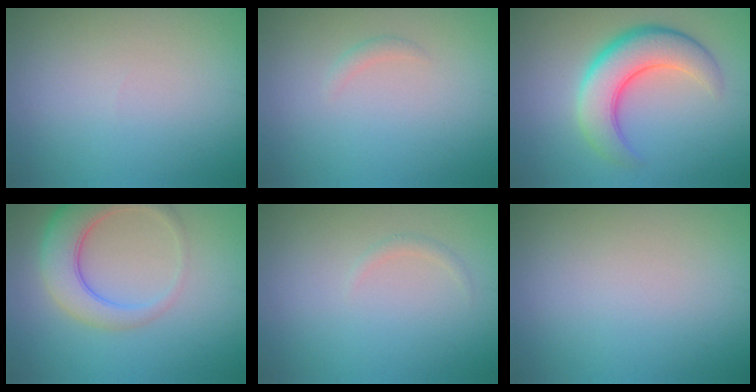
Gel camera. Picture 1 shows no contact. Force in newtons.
{"total": 0.7, "press": 0.7, "slide": 0.0}
{"total": 6.3, "press": 6.3, "slide": 0.4}
{"total": 5.6, "press": 5.6, "slide": 0.5}
{"total": 0.6, "press": 0.6, "slide": 0.0}
{"total": 0.0}